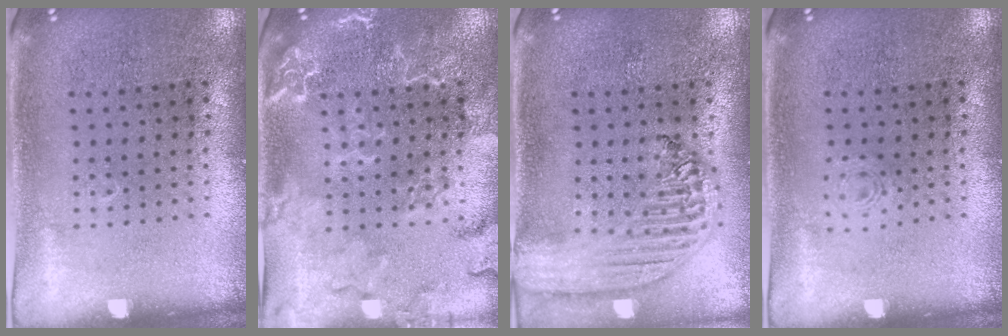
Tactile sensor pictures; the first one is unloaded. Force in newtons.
{"total": 2.4, "press": 2.3, "slide": 0.5}
{"total": 2.3, "press": 2.0, "slide": 1.2}
{"total": 0.6, "press": 0.6, "slide": 0.1}